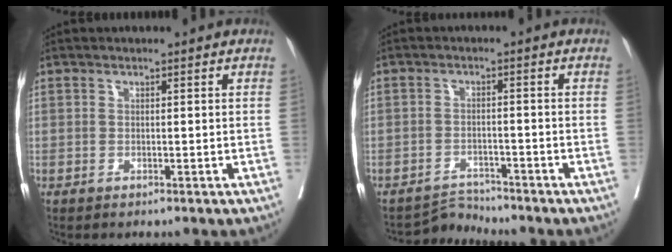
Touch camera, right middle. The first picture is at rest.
{"total": 3.4, "force": [-3.0, -0.4, -1.4], "torque": [0.023, -0.006, -0.049]}